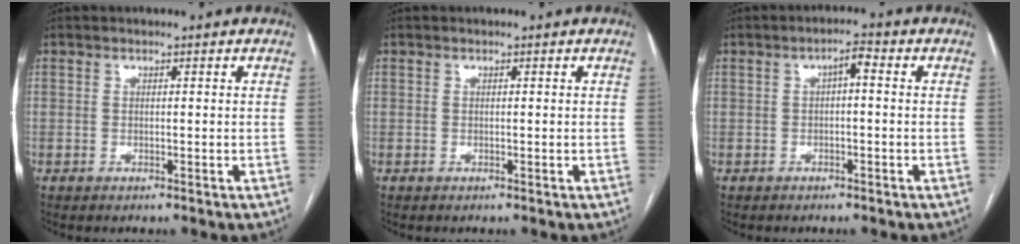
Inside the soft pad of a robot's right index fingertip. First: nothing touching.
{"total": 0.0}
{"total": 2.5, "force": [0.2, 0.7, 2.4], "torque": [-0.039, 0.012, 0.002]}